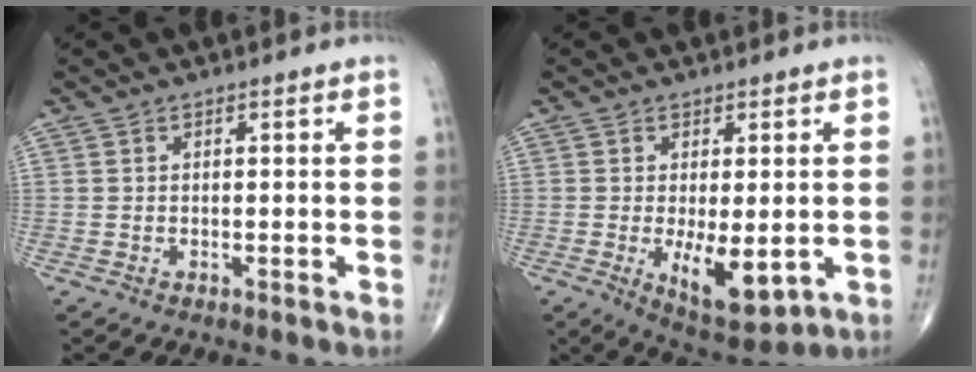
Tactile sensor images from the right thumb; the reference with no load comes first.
{"total": 8.8, "force": [-1.6, 3.7, 7.9], "torque": [-0.110, -0.023, -0.013]}